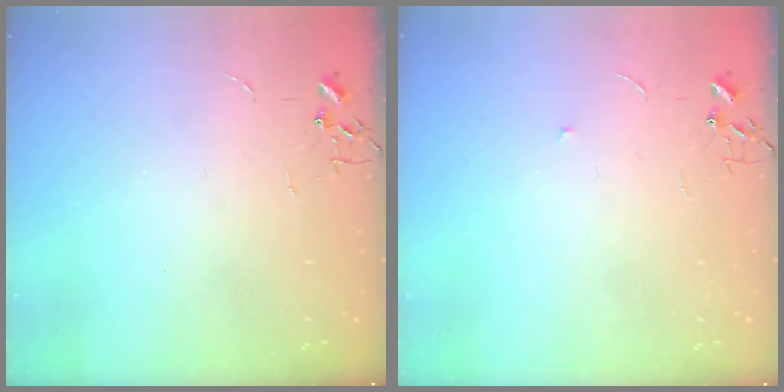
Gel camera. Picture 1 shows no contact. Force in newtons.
{"total": 4.0, "press": 3.8, "slide": 1.2}